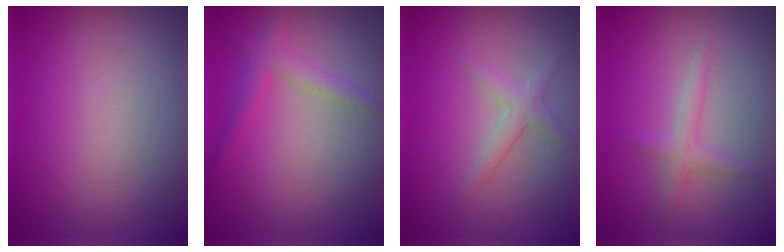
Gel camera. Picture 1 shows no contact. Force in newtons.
{"total": 2.5, "press": 2.5, "slide": 0.1}
{"total": 1.8, "press": 1.8, "slide": 0.1}
{"total": 1.7, "press": 1.7, "slide": 0.1}